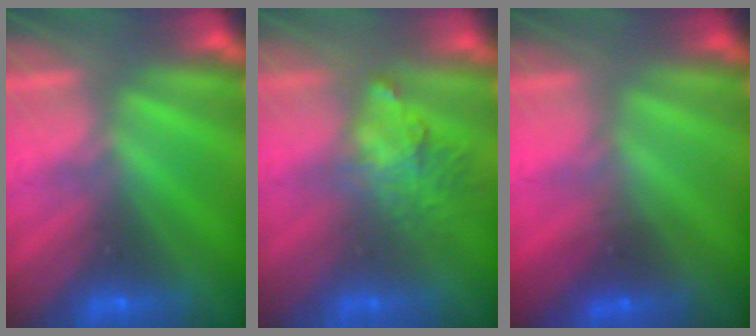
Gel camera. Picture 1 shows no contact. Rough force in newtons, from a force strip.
{"total": 3.7}
{"total": 1.6}